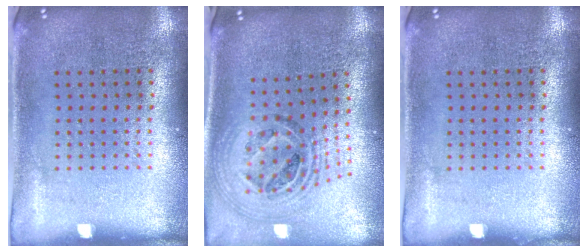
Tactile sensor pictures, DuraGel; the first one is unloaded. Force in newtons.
{"total": 1.7, "press": 1.4, "slide": 0.9}
{"total": 0.0}